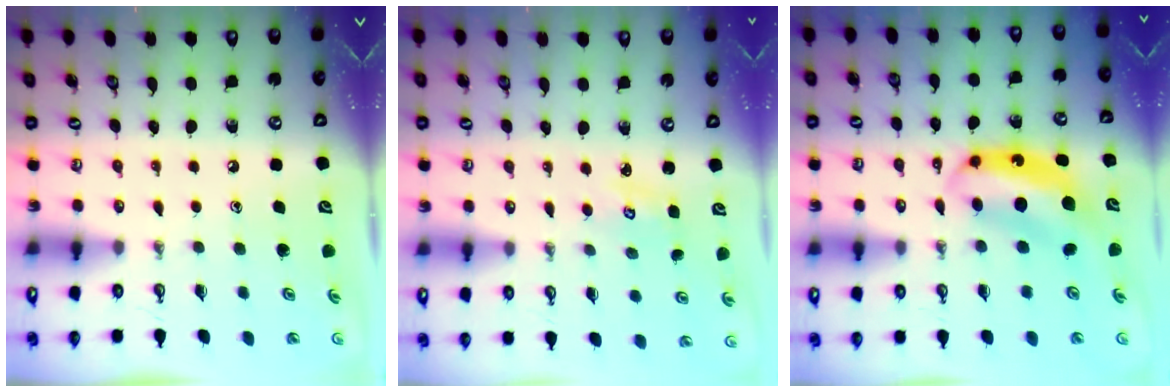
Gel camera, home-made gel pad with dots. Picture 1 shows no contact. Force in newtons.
{"total": 2.1, "press": 2.1, "slide": 0.2}
{"total": 8.0, "press": 7.9, "slide": 0.7}